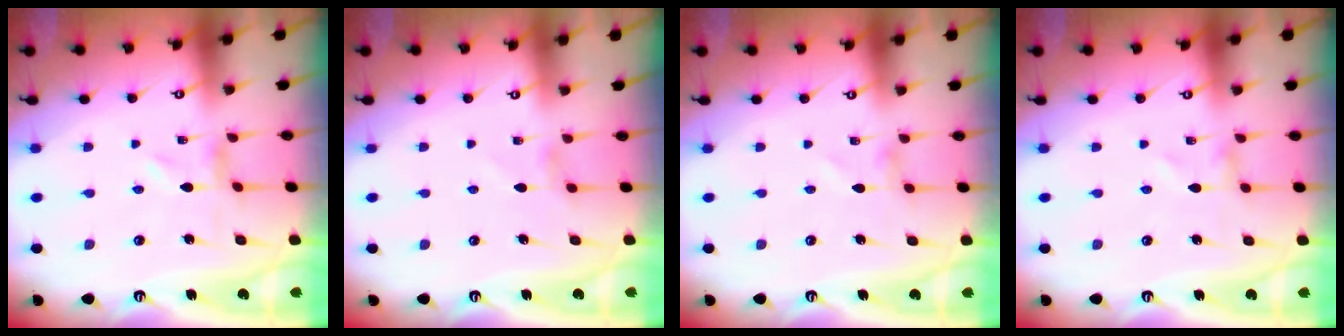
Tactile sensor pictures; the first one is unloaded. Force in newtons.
{"total": 2.3, "press": 2.3, "slide": 0.3}
{"total": 0.7, "press": 0.7, "slide": 0.1}
{"total": 0.0}